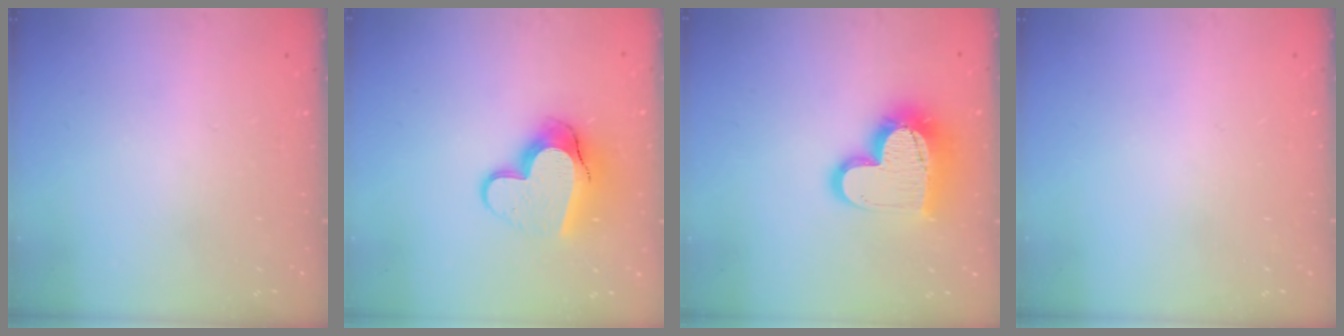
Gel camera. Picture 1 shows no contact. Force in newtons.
{"total": 14.1, "press": 14.1, "slide": 1.1}
{"total": 17.8, "press": 17.7, "slide": 1.6}
{"total": 0.0}